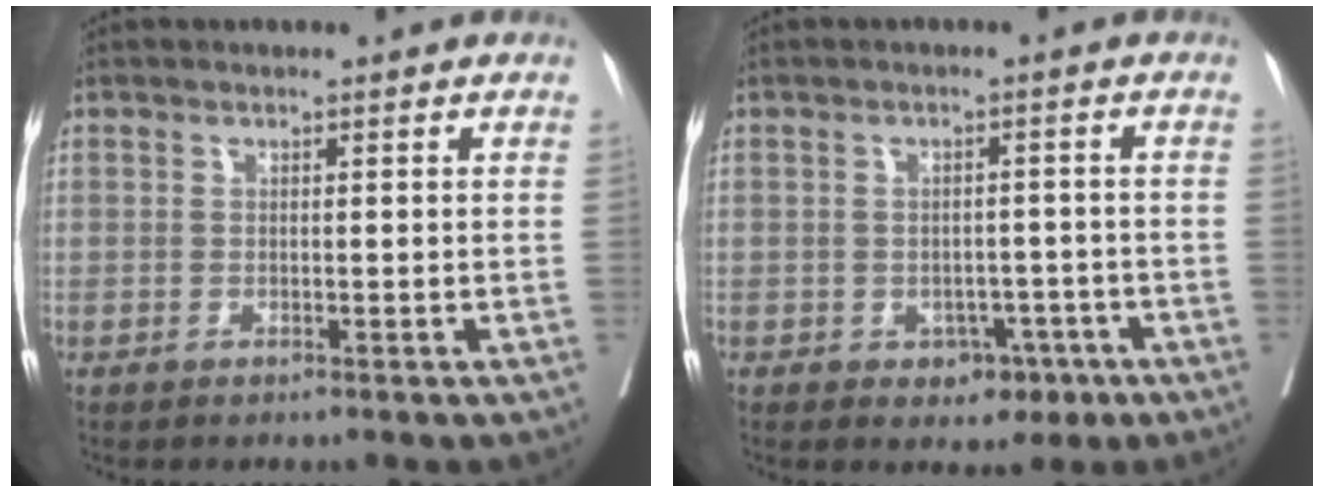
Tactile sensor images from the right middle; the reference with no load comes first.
{"total": 4.4, "force": [-2.1, 3.1, 2.2], "torque": [-0.015, 0.008, -0.020]}